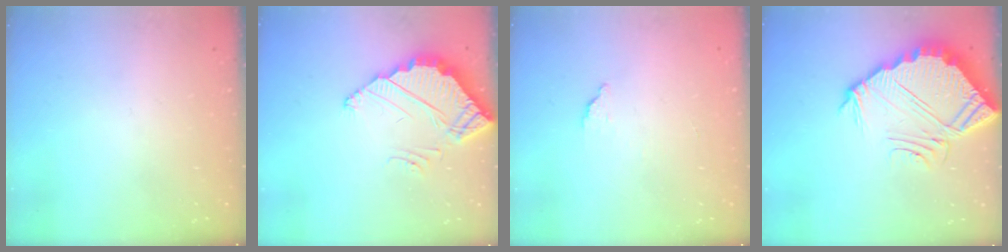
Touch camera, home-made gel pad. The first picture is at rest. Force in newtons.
{"total": 4.0, "press": 4.0, "slide": 0.1}
{"total": 2.0, "press": 2.0, "slide": 0.1}
{"total": 8.4, "press": 8.4, "slide": 0.6}